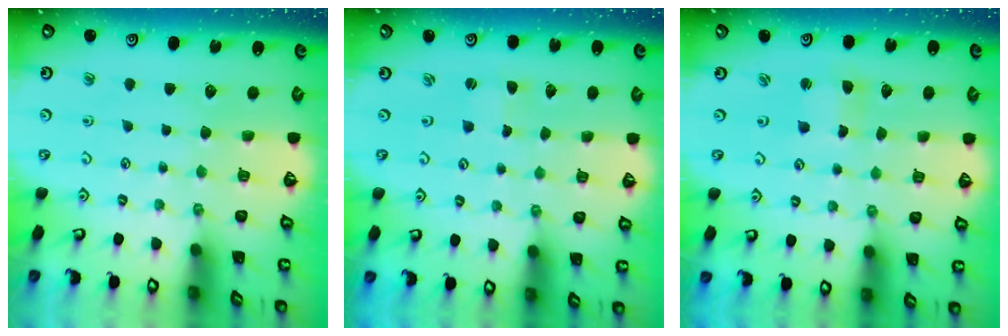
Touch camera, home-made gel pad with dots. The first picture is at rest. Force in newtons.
{"total": 1.0, "press": 0.9, "slide": 0.1}
{"total": 2.2, "press": 2.2, "slide": 0.3}